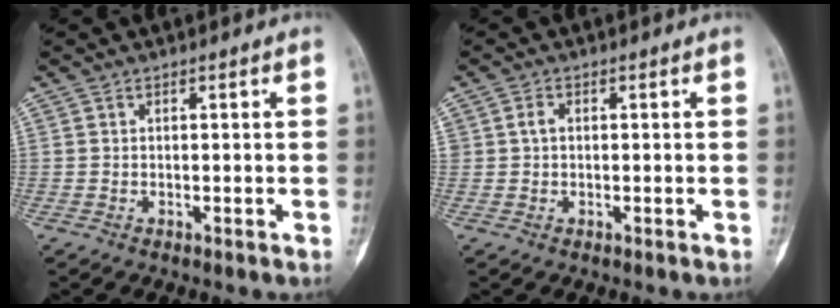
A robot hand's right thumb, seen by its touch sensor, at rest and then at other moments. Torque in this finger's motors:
{"motor_torque": [0.01, 0.01, 0.05, 0.13, 0.02]}